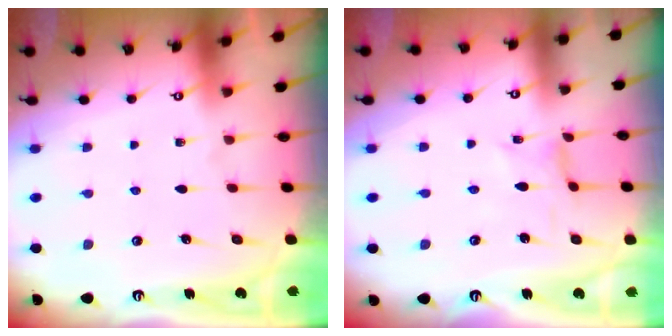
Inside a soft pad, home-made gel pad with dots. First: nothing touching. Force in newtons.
{"total": 0.0}